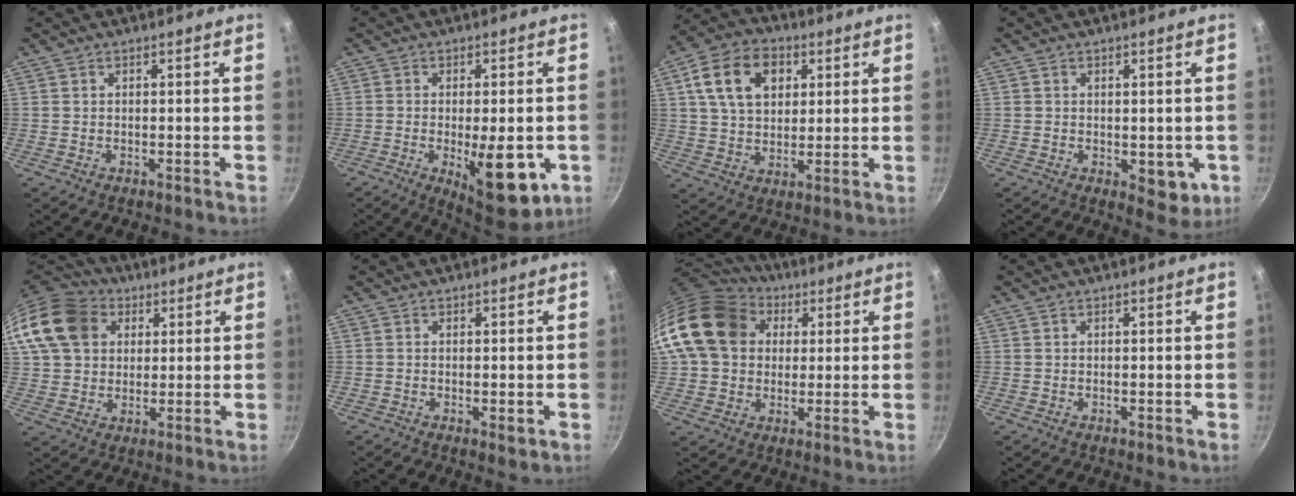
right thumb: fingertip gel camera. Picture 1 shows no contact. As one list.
[{"total": 13.6, "force": [-3.7, 5.2, 12.0], "torque": [-0.139, 0.000, -0.038]}, {"total": 13.6, "force": [4.5, 9.5, 8.6], "torque": [-0.133, 0.003, 0.069]}, {"total": 5.6, "force": [-0.9, 3.6, 4.3], "torque": [-0.038, -0.004, -0.005]}, {"total": 16.7, "force": [5.9, 13.1, 8.6], "torque": [-0.158, 0.016, 0.100]}, {"total": 1.5, "force": [-0.4, 0.5, 1.4], "torque": [-0.024, -0.005, -0.006]}, {"total": 18.4, "force": [4.4, 14.9, 9.9], "torque": [-0.165, 0.024, 0.070]}, {"total": 0.0}]